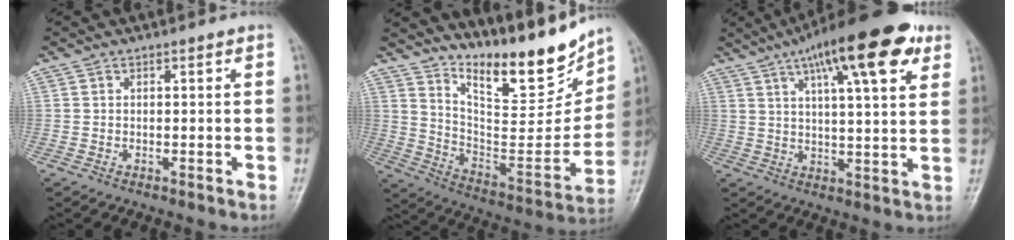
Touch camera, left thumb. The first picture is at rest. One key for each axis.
{"total": 18.9, "fx": 15.1, "fy": 5.4, "fz": 10.1, "tx": -0.110, "ty": -0.106, "tz": 0.257}
{"total": 18.4, "fx": 9.8, "fy": 5.1, "fz": 14.7, "tx": -0.207, "ty": -0.012, "tz": 0.145}